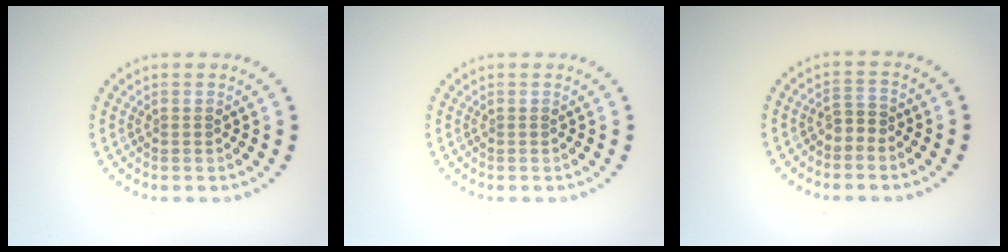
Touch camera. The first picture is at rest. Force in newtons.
{"total": 0.0}
{"total": 1.2, "press": 0.8, "slide": 0.8}